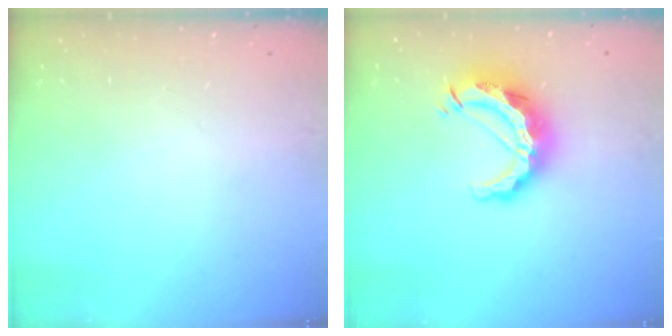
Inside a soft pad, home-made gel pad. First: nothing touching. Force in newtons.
{"total": 12.9, "press": 12.8, "slide": 1.4}